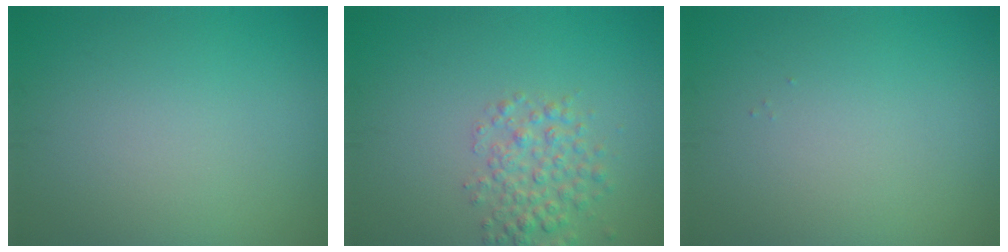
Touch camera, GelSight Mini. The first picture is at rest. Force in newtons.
{"total": 3.2, "press": 3.2, "slide": 0.1}
{"total": 0.0}